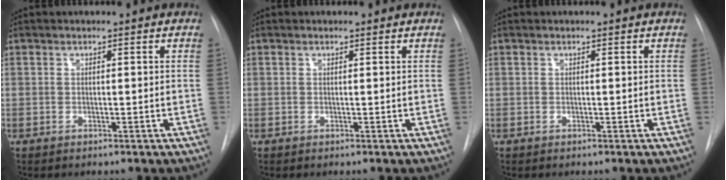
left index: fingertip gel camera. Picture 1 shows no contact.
{"total": 0.0}
{"total": 0.0}